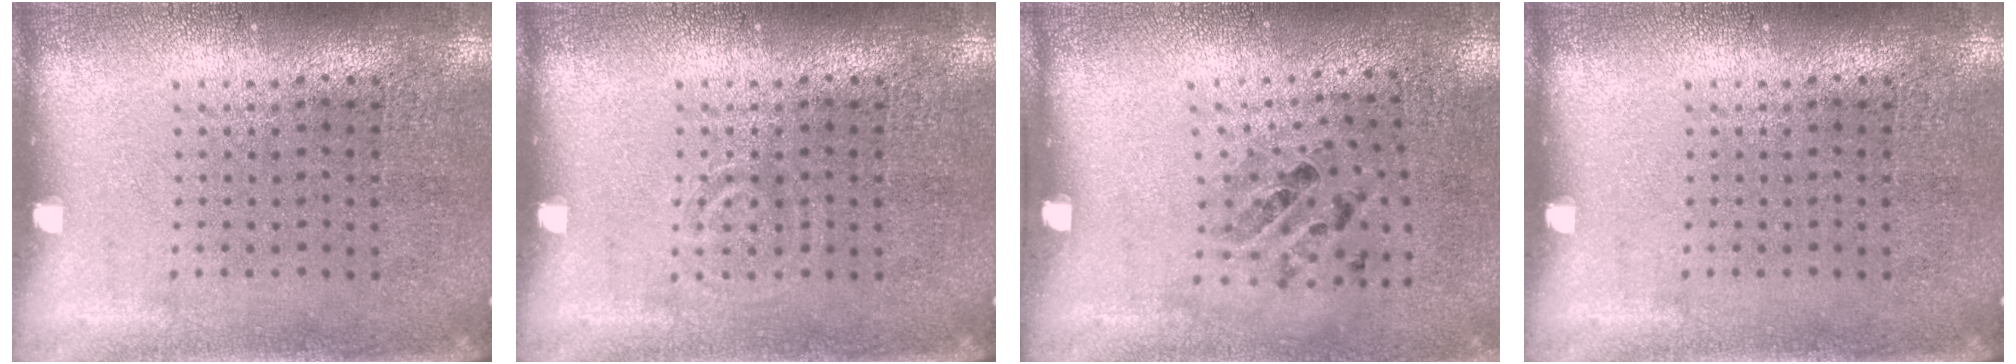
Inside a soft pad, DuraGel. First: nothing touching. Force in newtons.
{"total": 0.8, "press": 0.8, "slide": 0.2}
{"total": 1.1, "press": 0.7, "slide": 0.8}
{"total": 0.0}